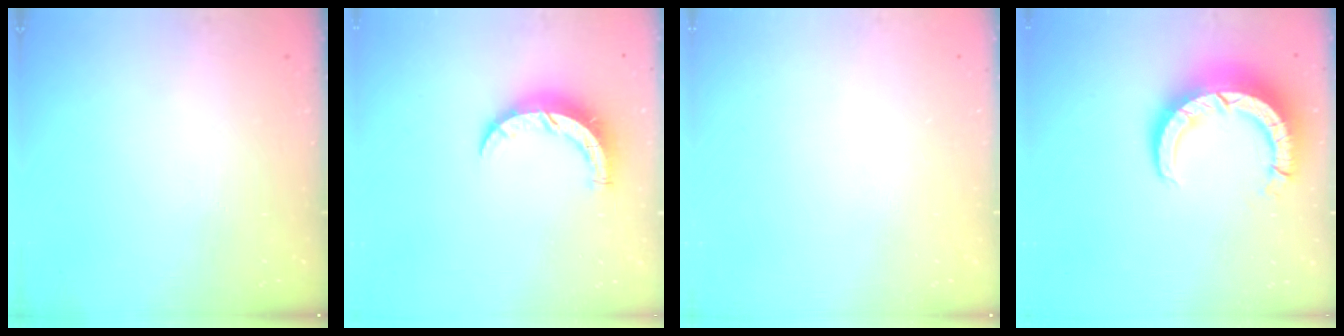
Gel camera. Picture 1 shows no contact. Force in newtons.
{"total": 7.0, "press": 7.0, "slide": 0.4}
{"total": 0.0}
{"total": 10.6, "press": 10.5, "slide": 1.0}